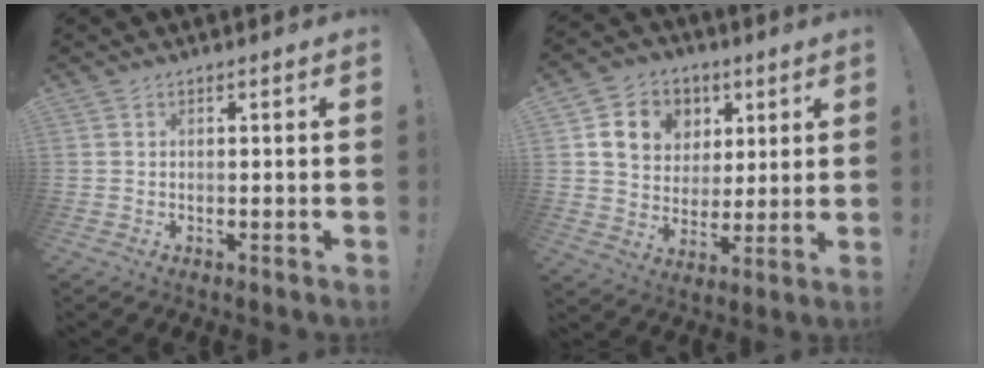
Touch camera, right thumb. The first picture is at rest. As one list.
[{"total": 11.8, "force": [4.2, 10.2, 4.0], "torque": [-0.056, -0.014, 0.088]}]